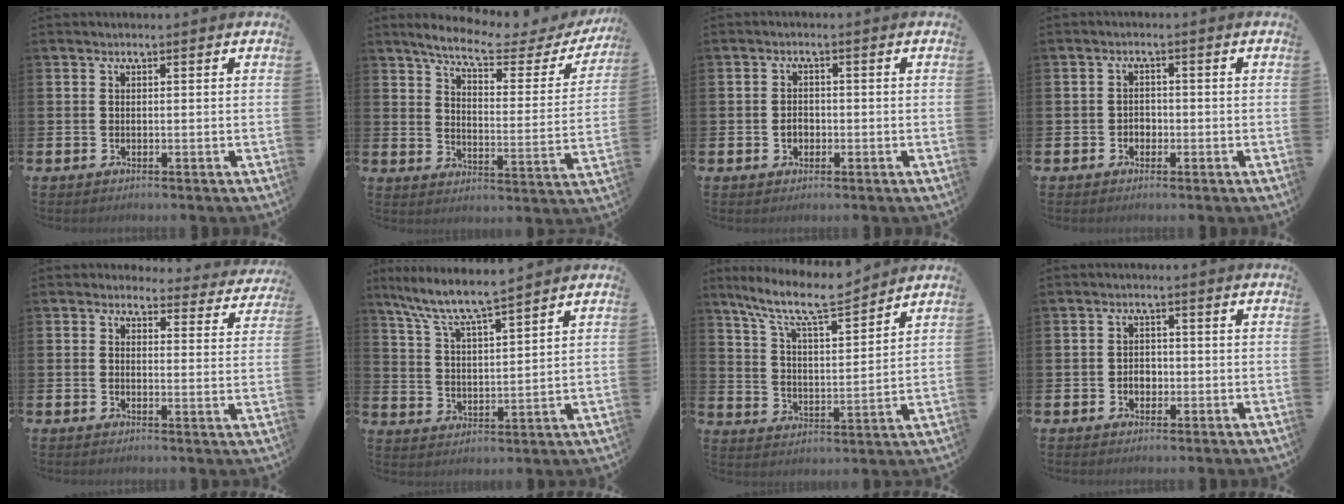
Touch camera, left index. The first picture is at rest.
{"total": 7.0, "force": [6.0, 1.4, 3.4], "torque": [-0.078, -0.043, 0.093]}
{"total": 1.8, "force": [-0.4, 1.4, 0.9], "torque": [-0.011, 0.003, -0.012]}
{"total": 1.7, "force": [-0.7, 1.4, 0.5], "torque": [-0.012, 0.003, -0.018]}
{"total": 3.1, "force": [2.8, 1.2, 0.1], "torque": [-0.003, -0.023, 0.046]}
{"total": 7.5, "force": [6.9, 0.3, 2.9], "torque": [-0.087, -0.038, 0.122]}
{"total": 9.7, "force": [8.4, 1.5, 4.5], "torque": [-0.121, -0.040, 0.149]}
{"total": 2.2, "force": [-0.6, 1.8, 1.2], "torque": [-0.016, 0.002, -0.016]}